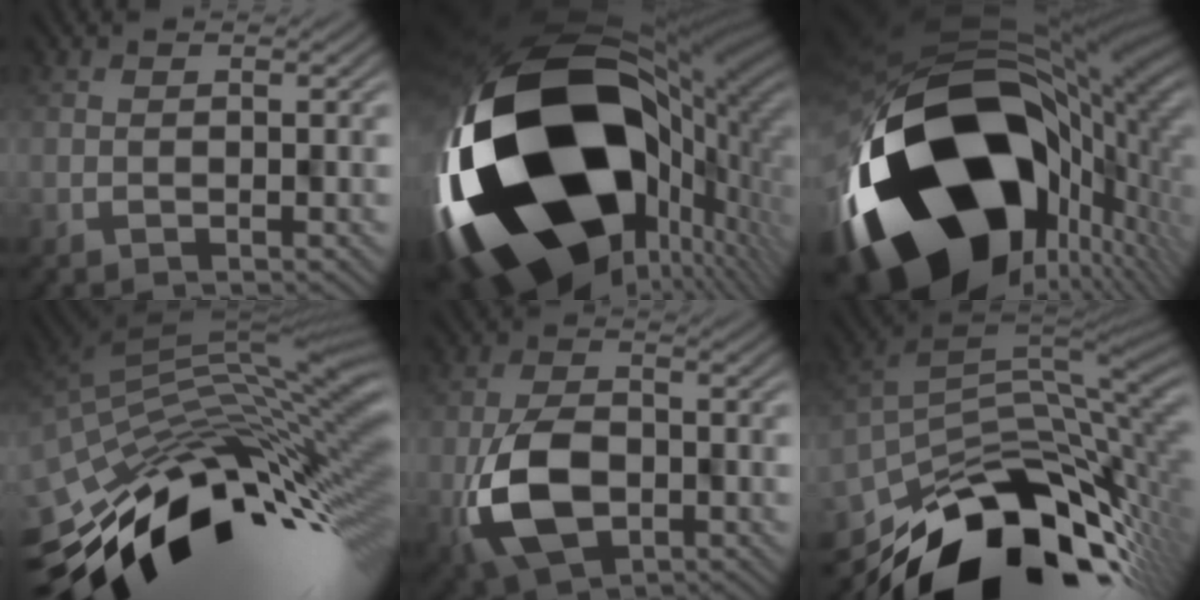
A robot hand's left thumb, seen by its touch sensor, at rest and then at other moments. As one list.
[{"total": 23.0, "force": [-4.3, 13.9, 17.8], "torque": [-0.372, -0.079, -0.045]}, {"total": 21.9, "force": [-5.7, 13.8, 16.0], "torque": [-0.335, -0.082, -0.058]}, {"total": 14.6, "force": [-5.6, 6.2, 11.9], "torque": [-0.208, -0.008, -0.100]}, {"total": 9.6, "force": [-3.0, 5.8, 7.0], "torque": [-0.164, -0.015, -0.061]}, {"total": 16.5, "force": [-8.4, 8.8, 11.1], "torque": [-0.186, -0.038, -0.131]}]